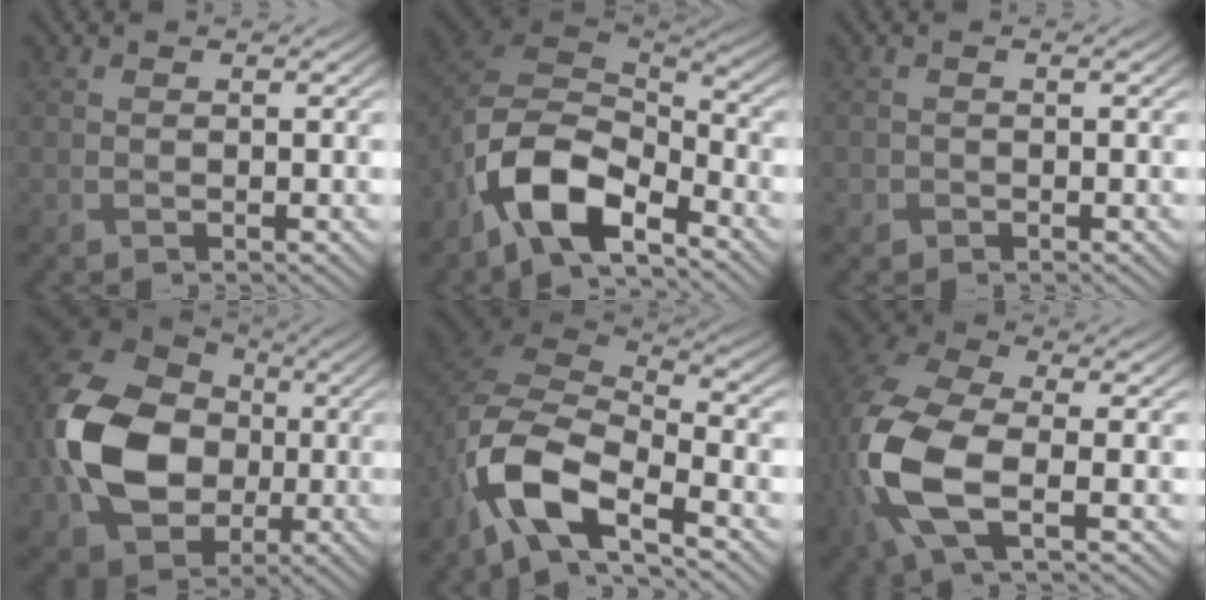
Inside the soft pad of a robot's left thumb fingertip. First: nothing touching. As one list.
[{"total": 12.1, "force": [-7.0, 5.9, 7.8], "torque": [-0.162, -0.021, -0.140]}, {"total": 0.7, "force": [-0.3, 0.6, 0.0], "torque": [0.003, -0.005, -0.007]}, {"total": 16.0, "force": [-1.3, 12.2, 10.2], "torque": [-0.257, -0.008, -0.026]}, {"total": 11.7, "force": [-6.4, 5.0, 8.5], "torque": [-0.181, -0.016, -0.137]}, {"total": 13.1, "force": [-2.5, 7.0, 10.7], "torque": [-0.297, -0.017, -0.055]}]